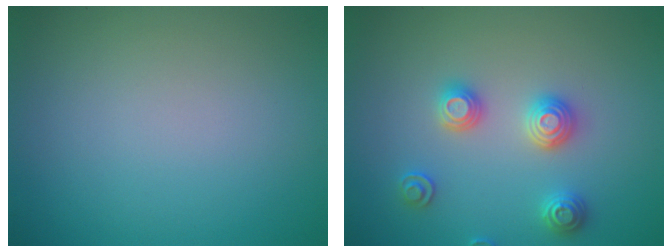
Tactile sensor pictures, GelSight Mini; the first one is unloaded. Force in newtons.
{"total": 2.9, "press": 2.9, "slide": 0.2}